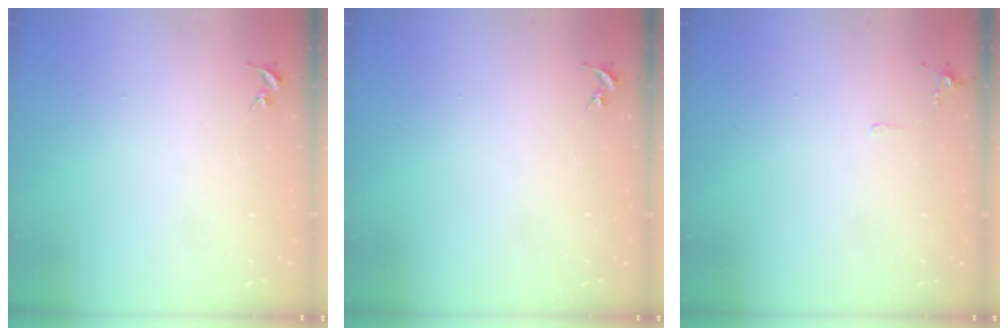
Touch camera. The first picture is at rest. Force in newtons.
{"total": 0.0}
{"total": 5.0, "press": 5.0, "slide": 0.8}